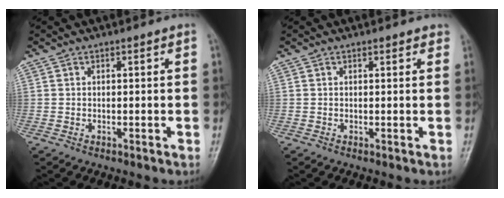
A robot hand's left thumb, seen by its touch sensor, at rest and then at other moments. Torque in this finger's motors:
{"motor_torque": [-0.13, -0.03, 0.08, 0.05, 0.04]}